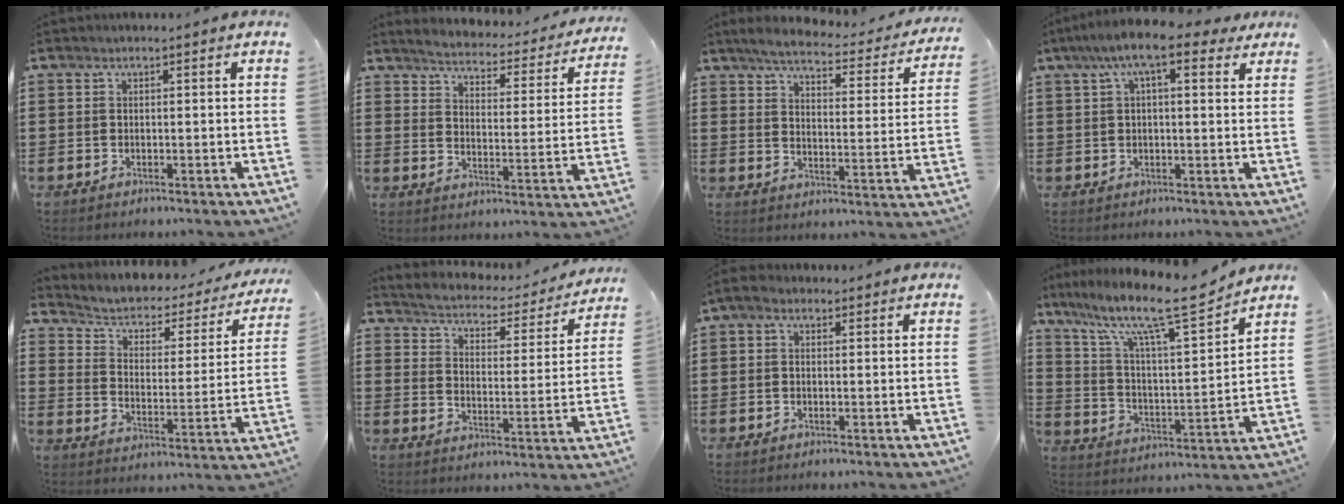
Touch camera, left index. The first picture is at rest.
{"total": 2.8, "force": [2.7, 0.1, 0.6], "torque": [-0.033, -0.028, 0.037]}
{"total": 4.3, "force": [3.9, 0.5, 1.9], "torque": [-0.059, -0.025, 0.060]}
{"total": 9.3, "force": [5.4, 2.3, 7.2], "torque": [-0.133, 0.000, 0.093]}
{"total": 2.7, "force": [1.6, 1.8, 1.2], "torque": [-0.038, -0.018, 0.016]}
{"total": 2.7, "force": [2.6, 0.4, 0.5], "torque": [-0.031, -0.027, 0.035]}
{"total": 1.4, "force": [-0.3, 1.0, 1.0], "torque": [-0.028, 0.002, -0.008]}
{"total": 12.2, "force": [9.5, 1.8, 7.4], "torque": [-0.162, -0.059, 0.154]}